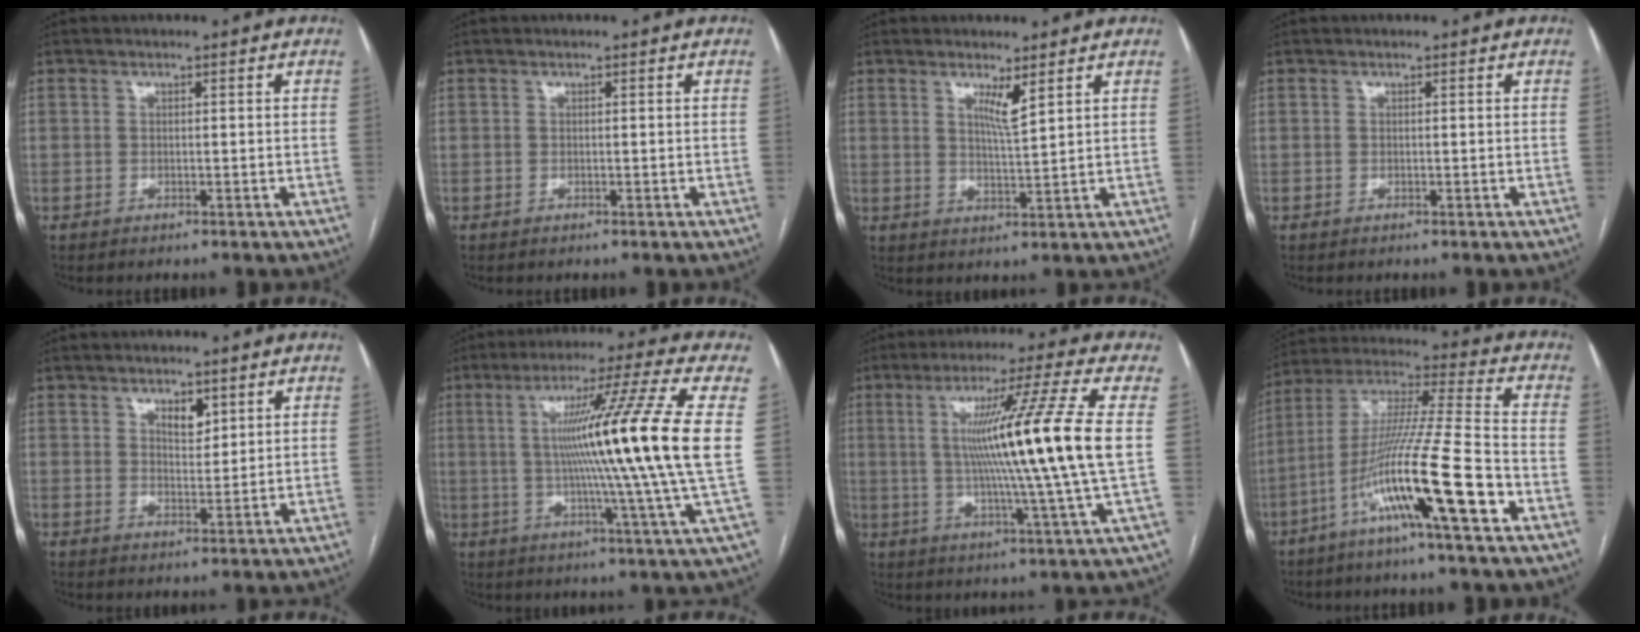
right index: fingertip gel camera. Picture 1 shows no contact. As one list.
[{"total": 0.0}, {"total": 3.4, "force": [2.0, -0.1, 2.8], "torque": [-0.052, -0.011, 0.037]}, {"total": 0.0}, {"total": 3.3, "force": [1.8, 1.7, 2.2], "torque": [-0.034, -0.001, 0.031]}, {"total": 19.3, "force": [1.7, -3.3, 19.0], "torque": [-0.291, -0.012, 0.008]}, {"total": 17.1, "force": [1.6, -3.0, 16.7], "torque": [-0.272, -0.007, 0.016]}, {"total": 16.9, "force": [-7.3, -0.4, 15.3], "torque": [-0.292, -0.009, -0.136]}]